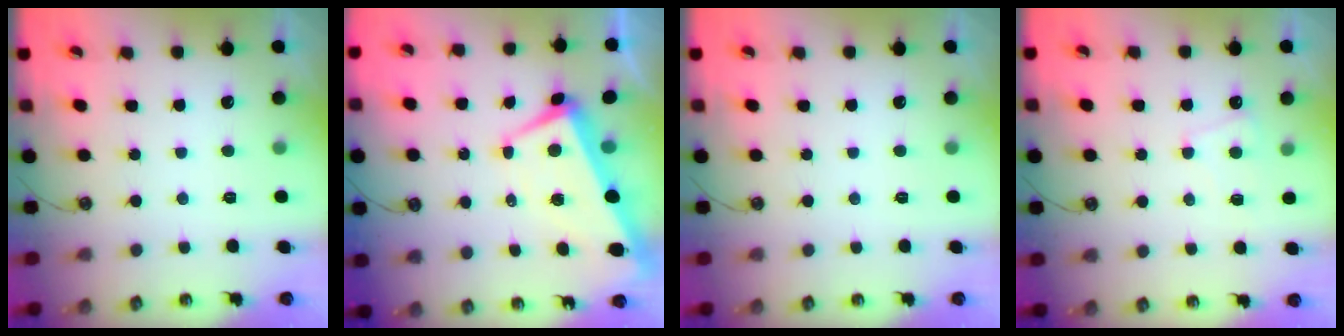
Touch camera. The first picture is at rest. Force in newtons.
{"total": 2.0, "press": 1.6, "slide": 1.2}
{"total": 0.0}
{"total": 1.7, "press": 1.6, "slide": 0.4}